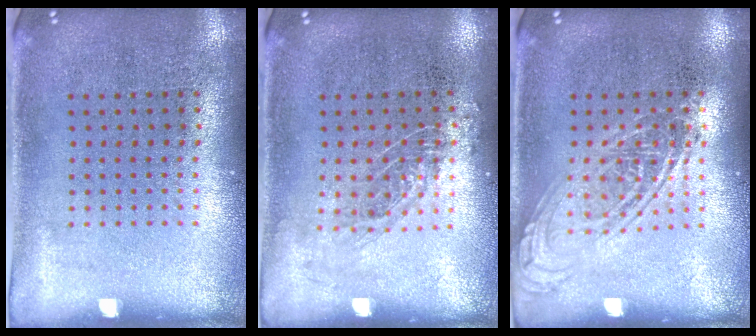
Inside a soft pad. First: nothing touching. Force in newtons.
{"total": 0.8, "press": 0.8, "slide": 0.2}
{"total": 1.5, "press": 1.5, "slide": 0.1}